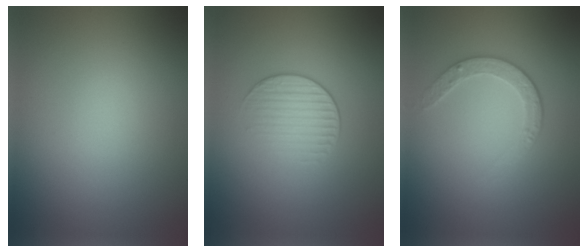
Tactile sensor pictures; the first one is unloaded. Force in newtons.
{"total": 1.7, "press": 1.1, "slide": 1.3}
{"total": 2.2, "press": 1.6, "slide": 1.5}